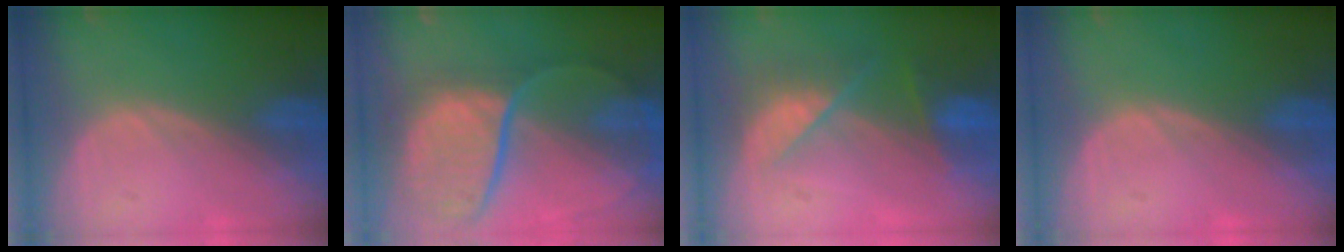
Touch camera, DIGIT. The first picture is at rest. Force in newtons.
{"total": 11.9, "press": 9.9, "slide": 6.7}
{"total": 7.3, "press": 6.5, "slide": 3.2}
{"total": 0.0}